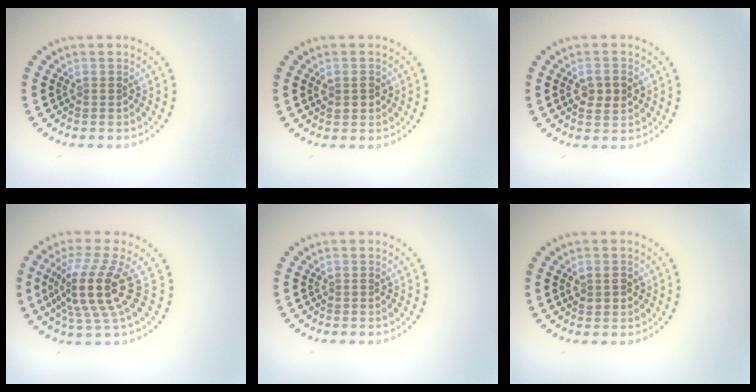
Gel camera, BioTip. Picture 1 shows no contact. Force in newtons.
{"total": 1.5, "press": 1.4, "slide": 0.4}
{"total": 2.4, "press": 2.4, "slide": 0.2}
{"total": 5.2, "press": 3.7, "slide": 3.6}
{"total": 0.0}
{"total": 1.5, "press": 1.5, "slide": 0.3}